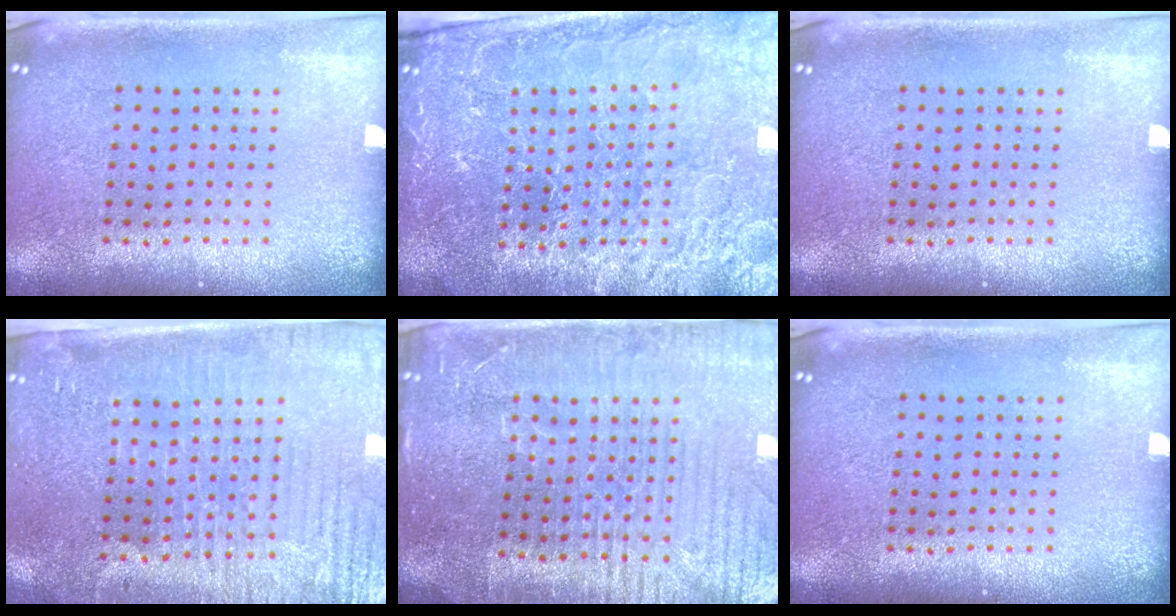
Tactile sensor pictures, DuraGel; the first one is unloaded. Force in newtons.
{"total": 4.0, "press": 3.9, "slide": 1.1}
{"total": 0.0}
{"total": 3.7, "press": 3.5, "slide": 1.4}
{"total": 4.4, "press": 4.1, "slide": 1.5}
{"total": 0.0}